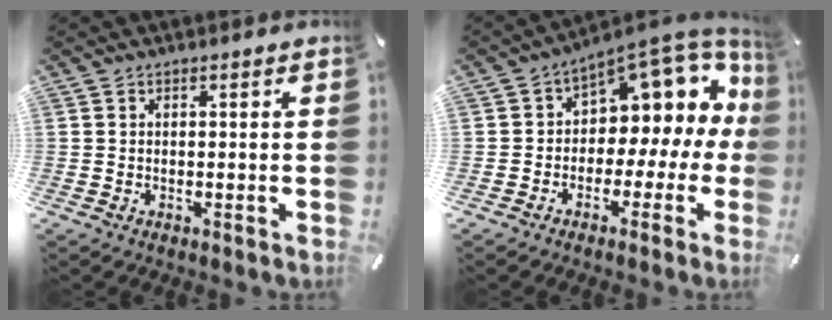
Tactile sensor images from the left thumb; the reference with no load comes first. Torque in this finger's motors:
{"motor_torque": [0.62, 0.64, 0.76, 0.62, 0.07]}